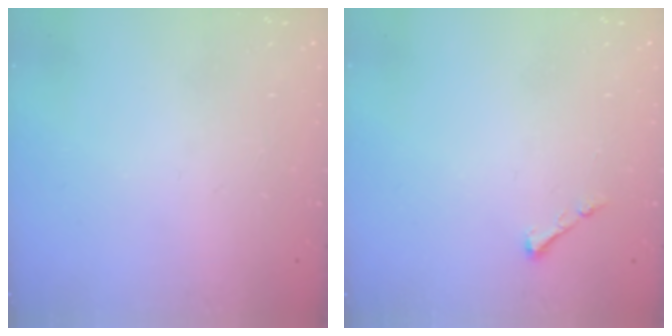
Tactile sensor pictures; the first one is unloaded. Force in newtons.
{"total": 3.3, "press": 3.3, "slide": 0.6}